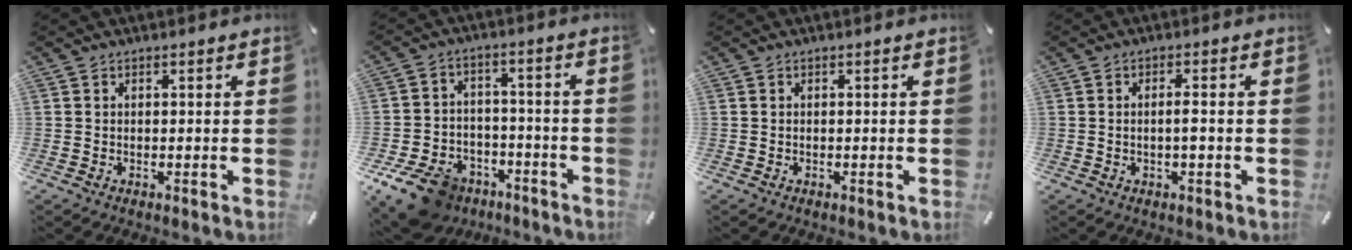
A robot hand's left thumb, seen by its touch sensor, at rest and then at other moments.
{"total": 12.0, "force": [-7.8, 7.6, 4.9], "torque": [-0.101, 0.057, -0.140]}
{"total": 0.0}
{"total": 2.5, "force": [-0.3, 0.8, 2.4], "torque": [-0.046, 0.003, -0.007]}